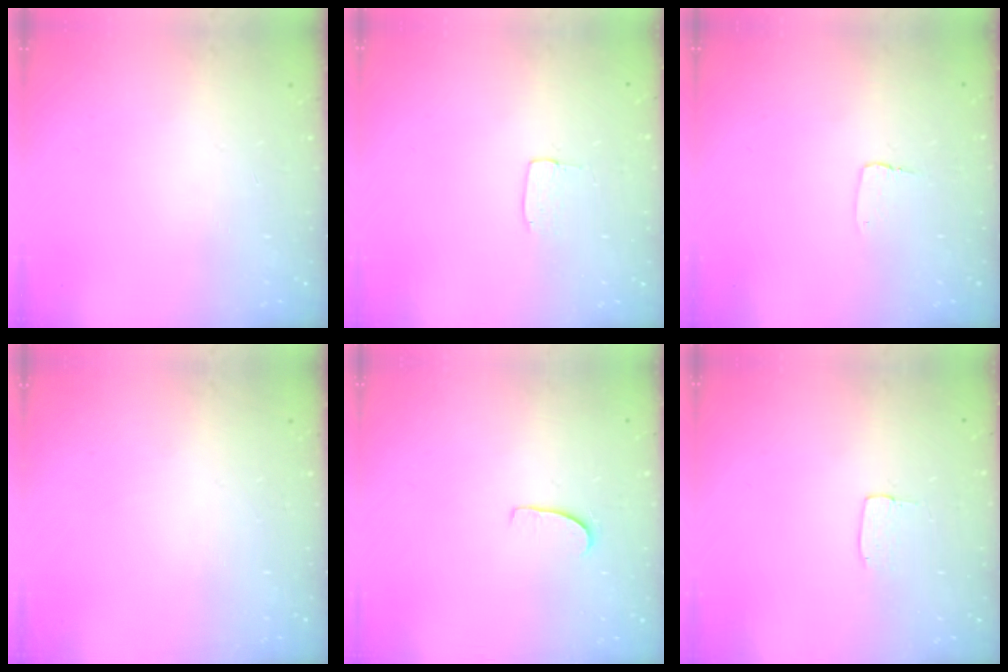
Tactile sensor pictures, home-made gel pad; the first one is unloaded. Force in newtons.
{"total": 2.9, "press": 2.9, "slide": 0.2}
{"total": 2.7, "press": 2.7, "slide": 0.2}
{"total": 0.0}
{"total": 5.1, "press": 5.1, "slide": 0.4}
{"total": 2.9, "press": 2.9, "slide": 0.2}